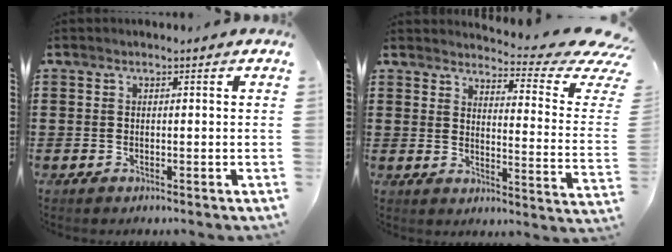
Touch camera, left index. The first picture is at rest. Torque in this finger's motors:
{"motor_torque": [2.14, 0.00, 0.40, 0.03]}